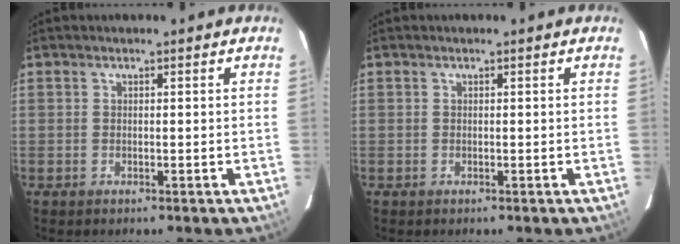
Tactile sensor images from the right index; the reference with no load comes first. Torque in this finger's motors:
{"motor_torque": [0.00, 0.00, 0.00, 0.00]}